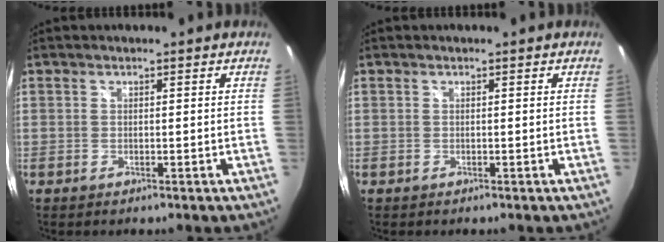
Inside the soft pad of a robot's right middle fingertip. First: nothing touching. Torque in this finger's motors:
{"motor_torque": [0.03, -0.07, -0.02, 0.01]}